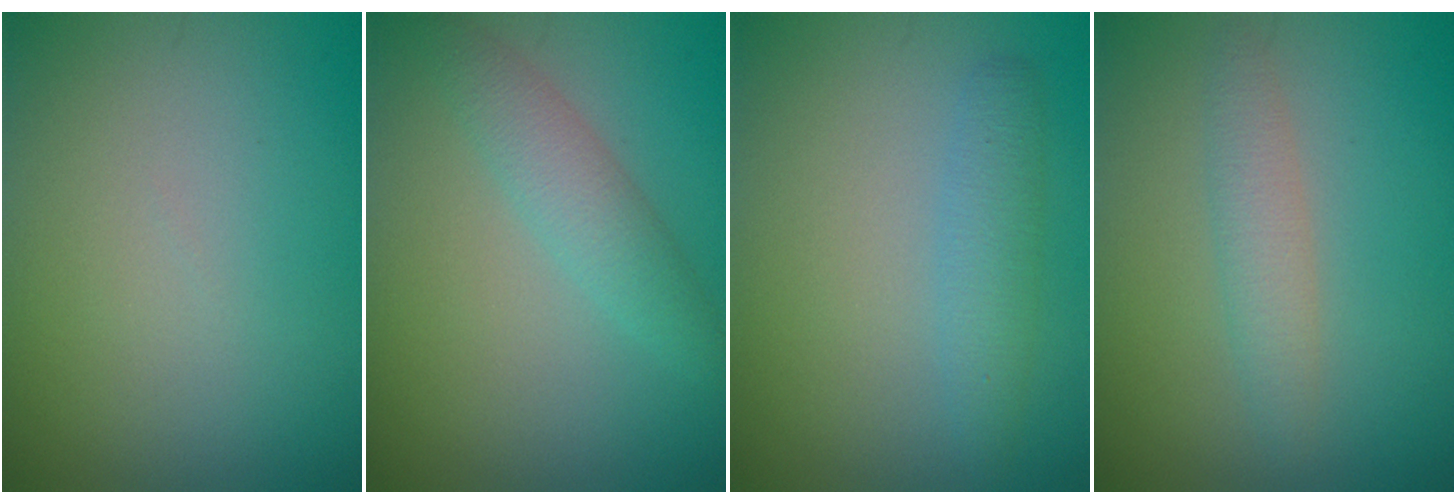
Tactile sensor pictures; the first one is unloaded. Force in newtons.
{"total": 2.8, "press": 2.8, "slide": 0.1}
{"total": 2.2, "press": 2.2, "slide": 0.2}
{"total": 2.1, "press": 2.1, "slide": 0.1}